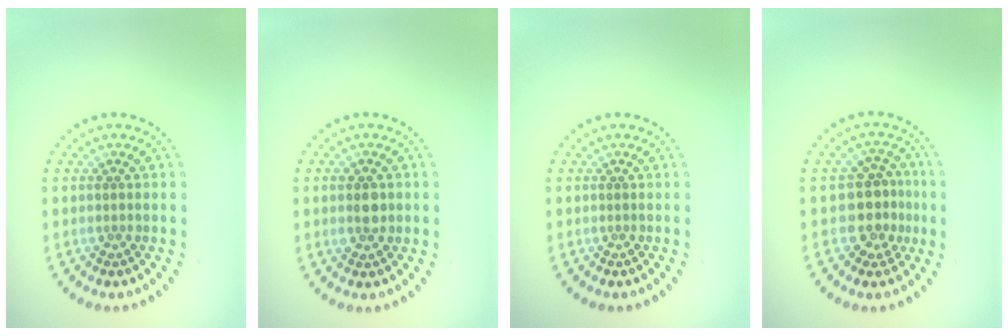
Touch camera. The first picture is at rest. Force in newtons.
{"total": 1.9, "press": 1.9, "slide": 0.3}
{"total": 0.0}
{"total": 3.5, "press": 3.1, "slide": 1.6}